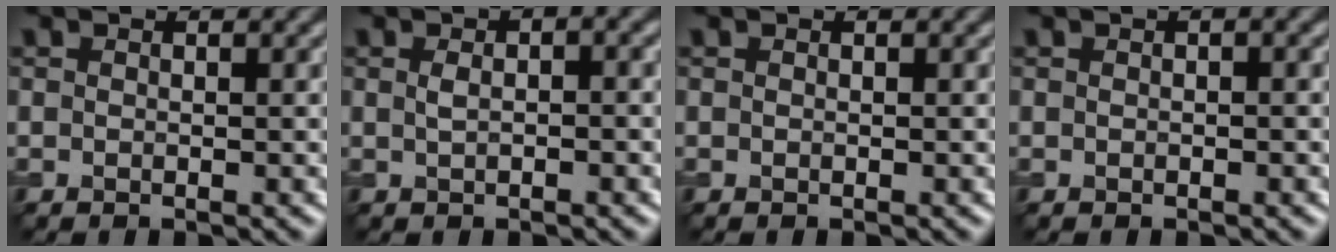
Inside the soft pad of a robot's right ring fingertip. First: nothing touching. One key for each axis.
{"total": 2.3, "fx": 0.6, "fy": 0.9, "fz": 2.1, "tx": -0.034, "ty": 0.007, "tz": 0.008}
{"total": 0.0}
{"total": 0.8, "fx": 0.3, "fy": 0.2, "fz": 0.8, "tx": -0.013, "ty": 0.004, "tz": 0.003}